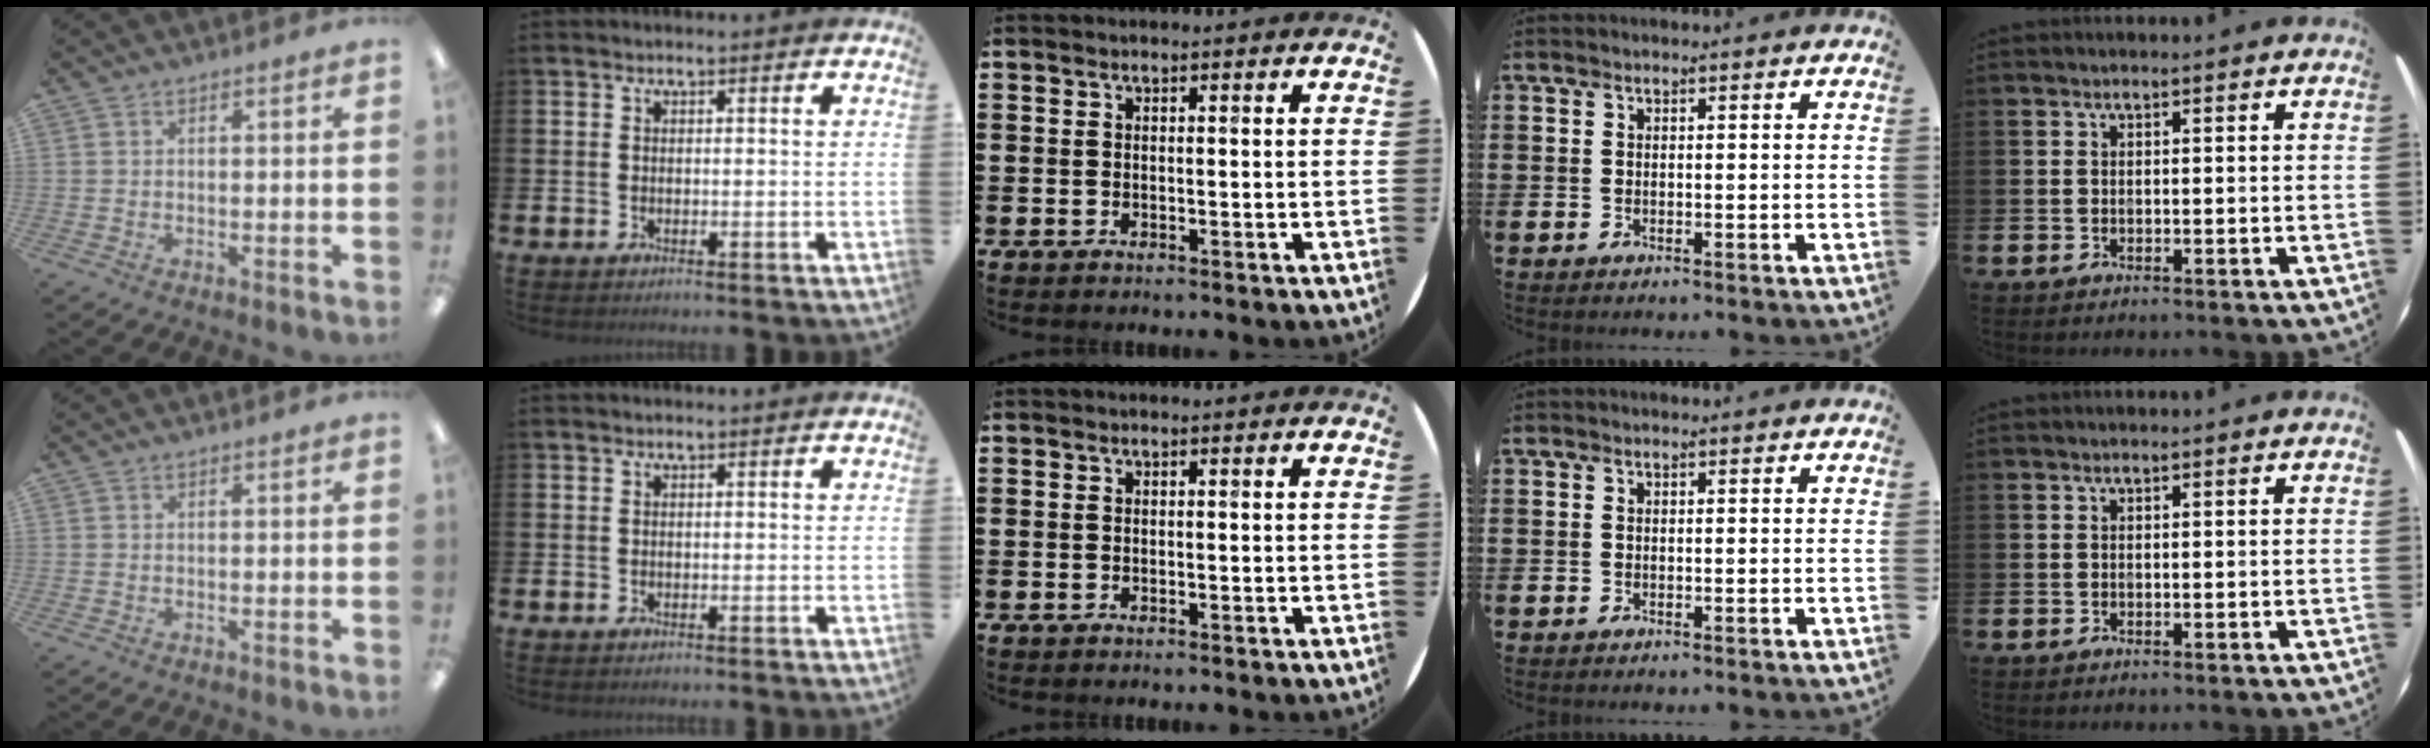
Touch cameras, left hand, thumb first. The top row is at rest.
{}